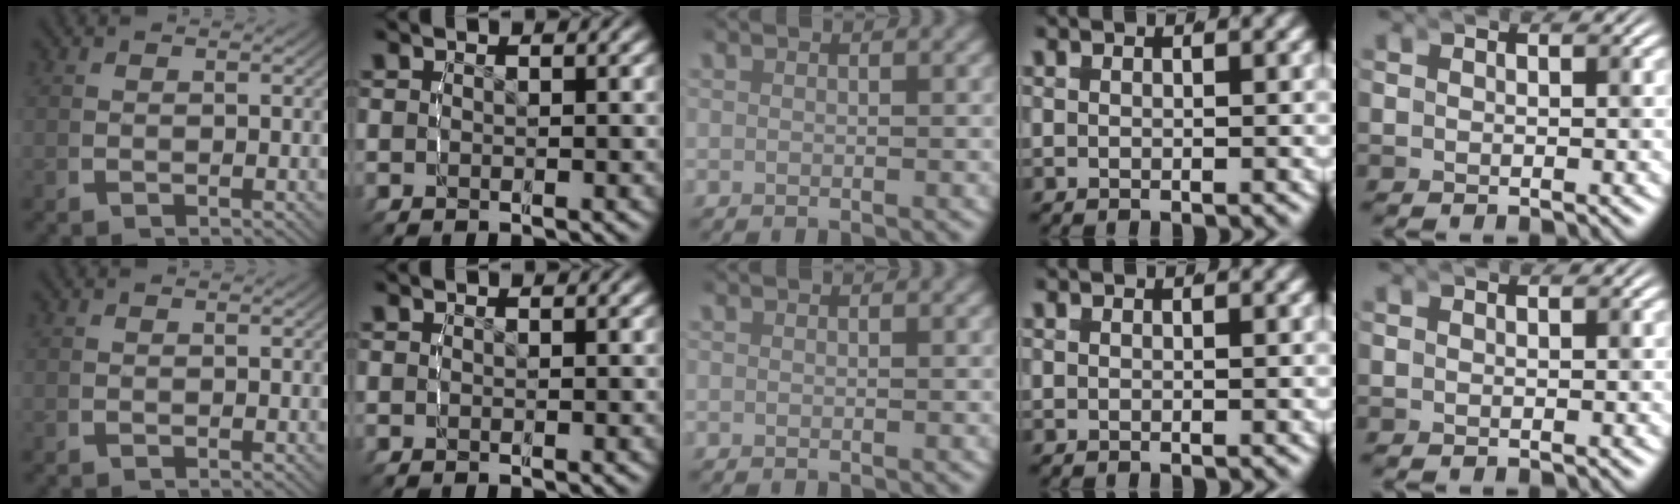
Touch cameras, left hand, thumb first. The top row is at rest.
{}